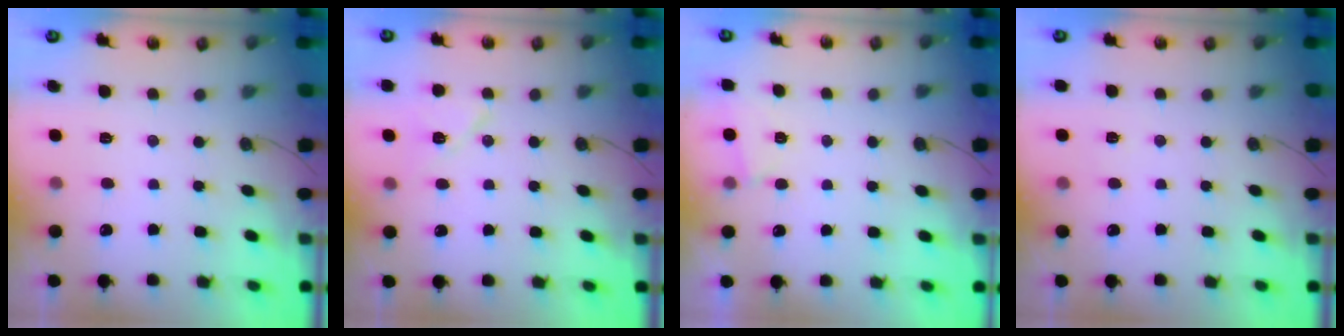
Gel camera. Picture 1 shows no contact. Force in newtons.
{"total": 8.1, "press": 8.1, "slide": 1.1}
{"total": 1.7, "press": 1.7, "slide": 0.3}
{"total": 2.7, "press": 1.5, "slide": 2.3}